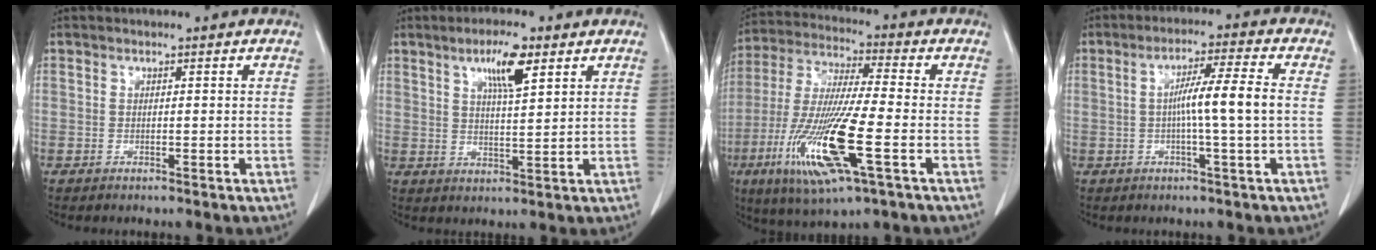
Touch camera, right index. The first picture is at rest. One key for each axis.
{"total": 6.6, "fx": 3.7, "fy": 1.1, "fz": 5.4, "tx": -0.097, "ty": 0.001, "tz": 0.062}
{"total": 17.2, "fx": -5.6, "fy": 1.5, "fz": 16.2, "tx": -0.338, "ty": -0.028, "tz": -0.101}
{"total": 7.1, "fx": -0.2, "fy": -0.9, "fz": 7.1, "tx": -0.122, "ty": 0.007, "tz": -0.004}